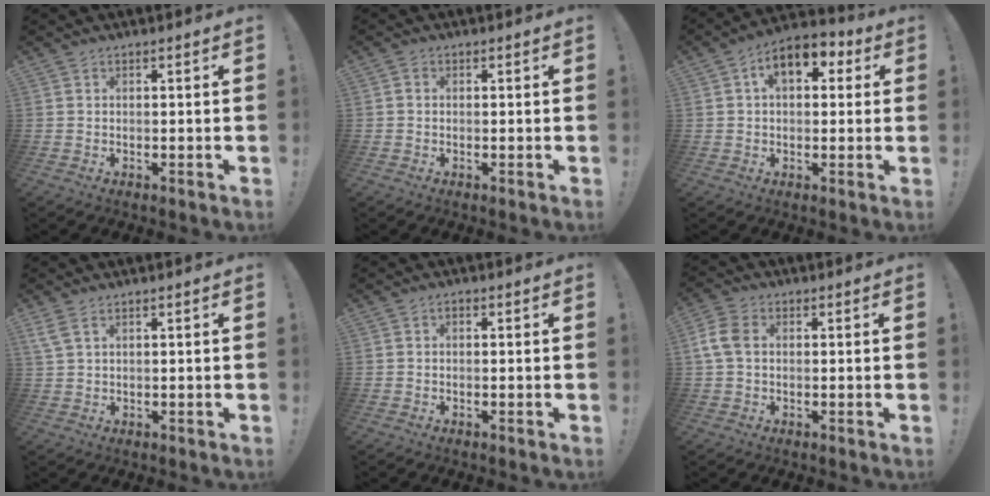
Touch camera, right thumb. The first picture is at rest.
{"total": 0.8, "force": [-0.3, 0.6, 0.2], "torque": [-0.010, 0.005, -0.004]}
{"total": 9.6, "force": [3.7, 5.8, 6.7], "torque": [-0.096, -0.007, 0.064]}
{"total": 3.8, "force": [2.0, 1.5, 2.9], "torque": [-0.065, 0.003, 0.041]}
{"total": 0.8, "force": [-0.5, 0.5, 0.4], "torque": [-0.007, 0.002, -0.009]}
{"total": 6.8, "force": [0.9, 4.8, 4.8], "torque": [-0.114, 0.012, 0.021]}